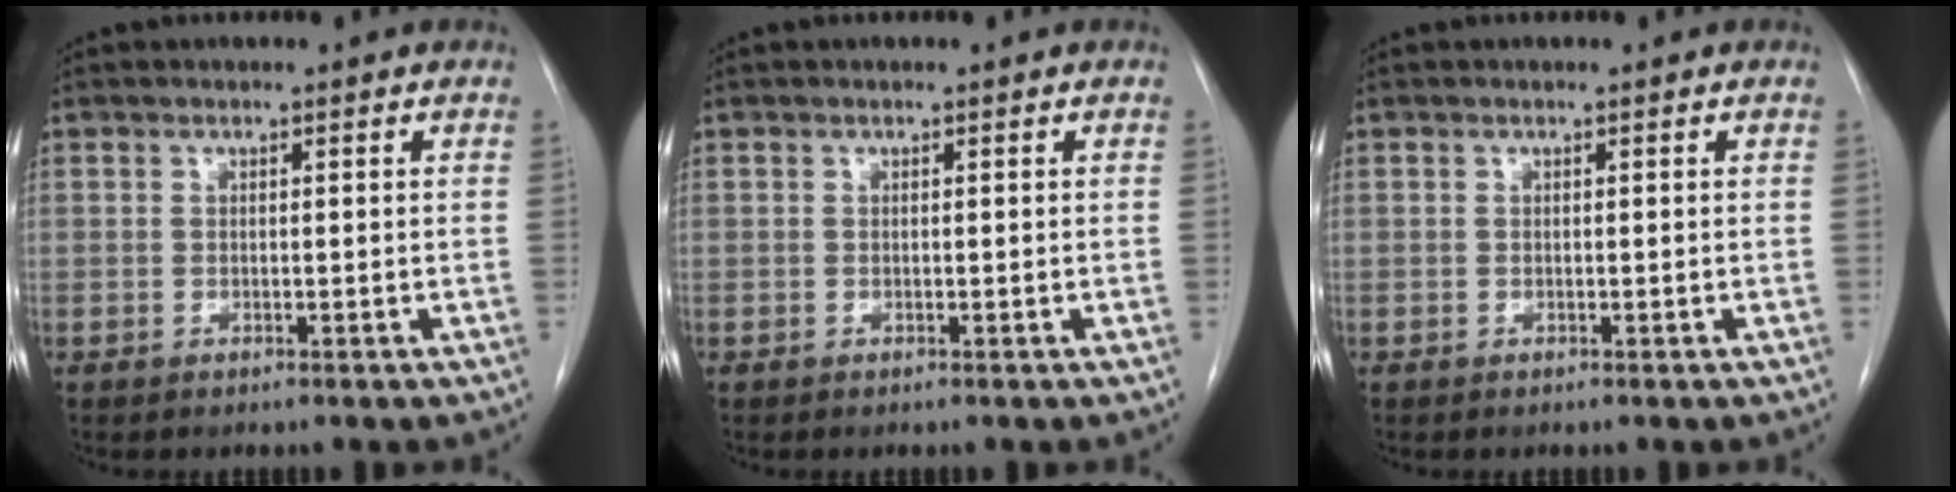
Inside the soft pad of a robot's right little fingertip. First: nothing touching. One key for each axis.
{"total": 0.0}
{"total": 0.0}